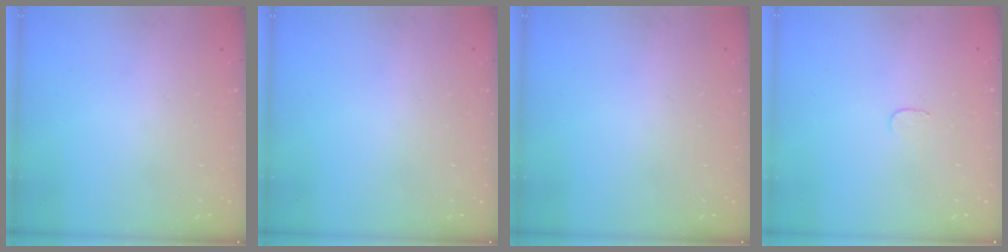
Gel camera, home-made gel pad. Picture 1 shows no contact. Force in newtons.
{"total": 0.0}
{"total": 0.0}
{"total": 3.0, "press": 3.0, "slide": 0.3}